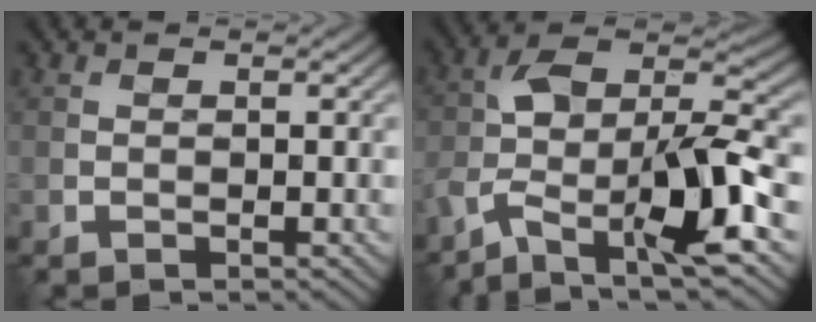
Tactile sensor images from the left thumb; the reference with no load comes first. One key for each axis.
{"total": 12.4, "fx": -5.7, "fy": 4.3, "fz": 10.2, "tx": -0.188, "ty": 0.004, "tz": -0.114}